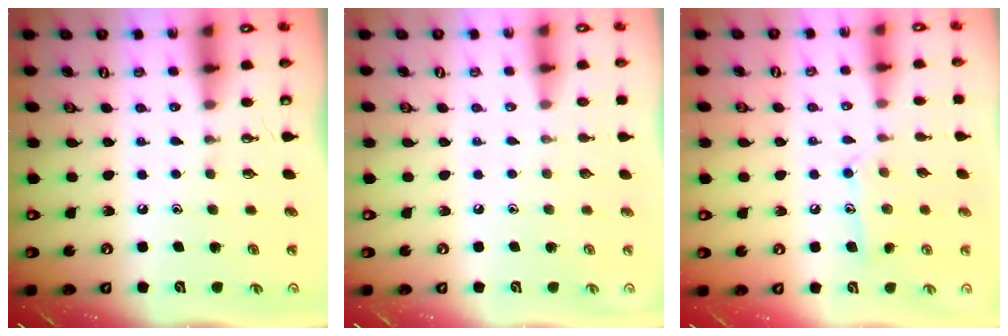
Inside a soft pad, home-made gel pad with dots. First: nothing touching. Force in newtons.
{"total": 0.0}
{"total": 9.9, "press": 9.9, "slide": 0.7}